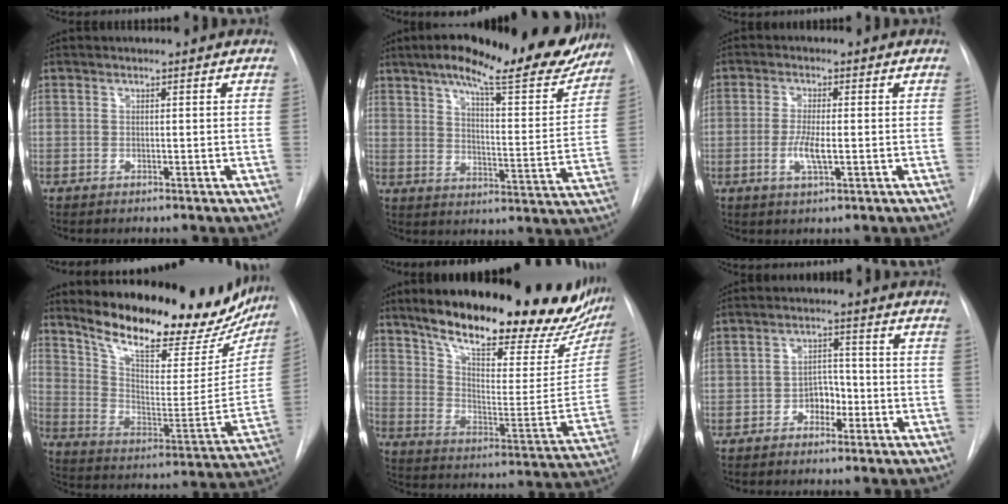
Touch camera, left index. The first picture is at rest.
{"total": 21.8, "force": [17.7, 4.5, 11.8], "torque": [-0.169, -0.014, 0.230]}
{"total": 4.1, "force": [-0.9, 0.7, 3.9], "torque": [-0.083, -0.008, -0.015]}
{"total": 25.0, "force": [21.2, 7.3, 11.0], "torque": [-0.162, -0.045, 0.296]}
{"total": 28.8, "force": [22.8, 7.7, 15.7], "torque": [-0.239, -0.039, 0.309]}
{"total": 3.7, "force": [-1.8, 2.4, 2.2], "torque": [-0.029, 0.009, -0.032]}